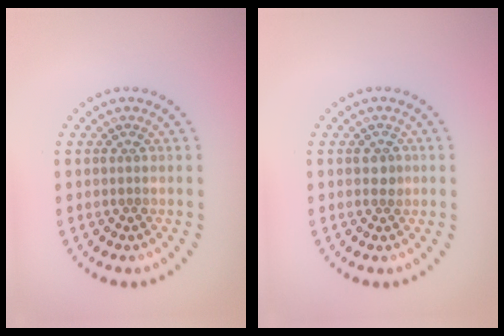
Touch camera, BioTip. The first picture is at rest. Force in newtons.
{"total": 1.1, "press": 1.0, "slide": 0.2}